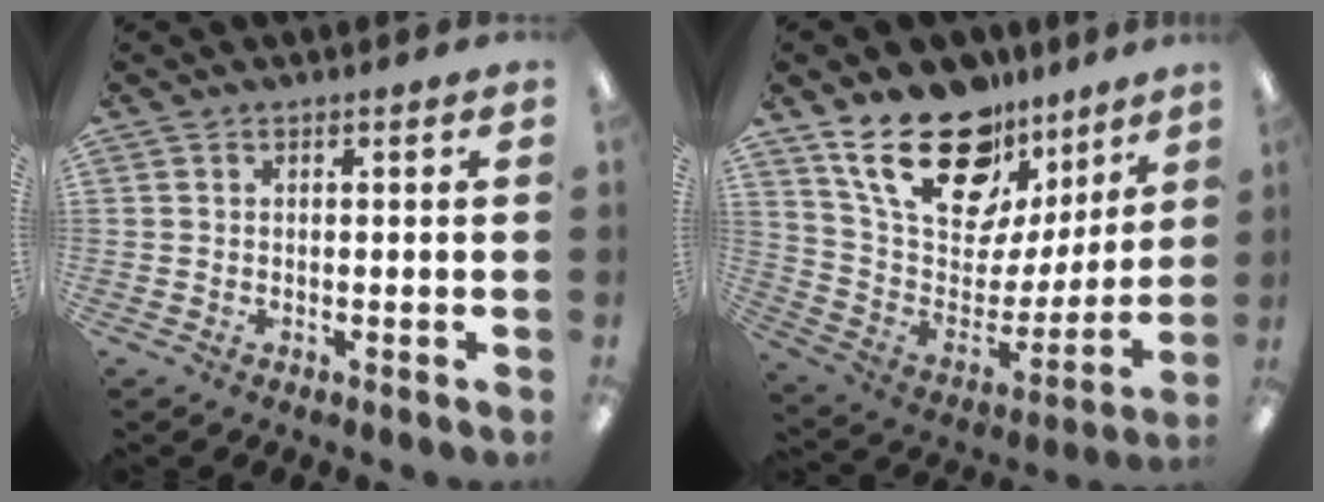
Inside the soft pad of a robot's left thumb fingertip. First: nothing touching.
{"total": 23.8, "force": [15.1, 12.6, 13.4], "torque": [-0.228, -0.086, 0.273]}